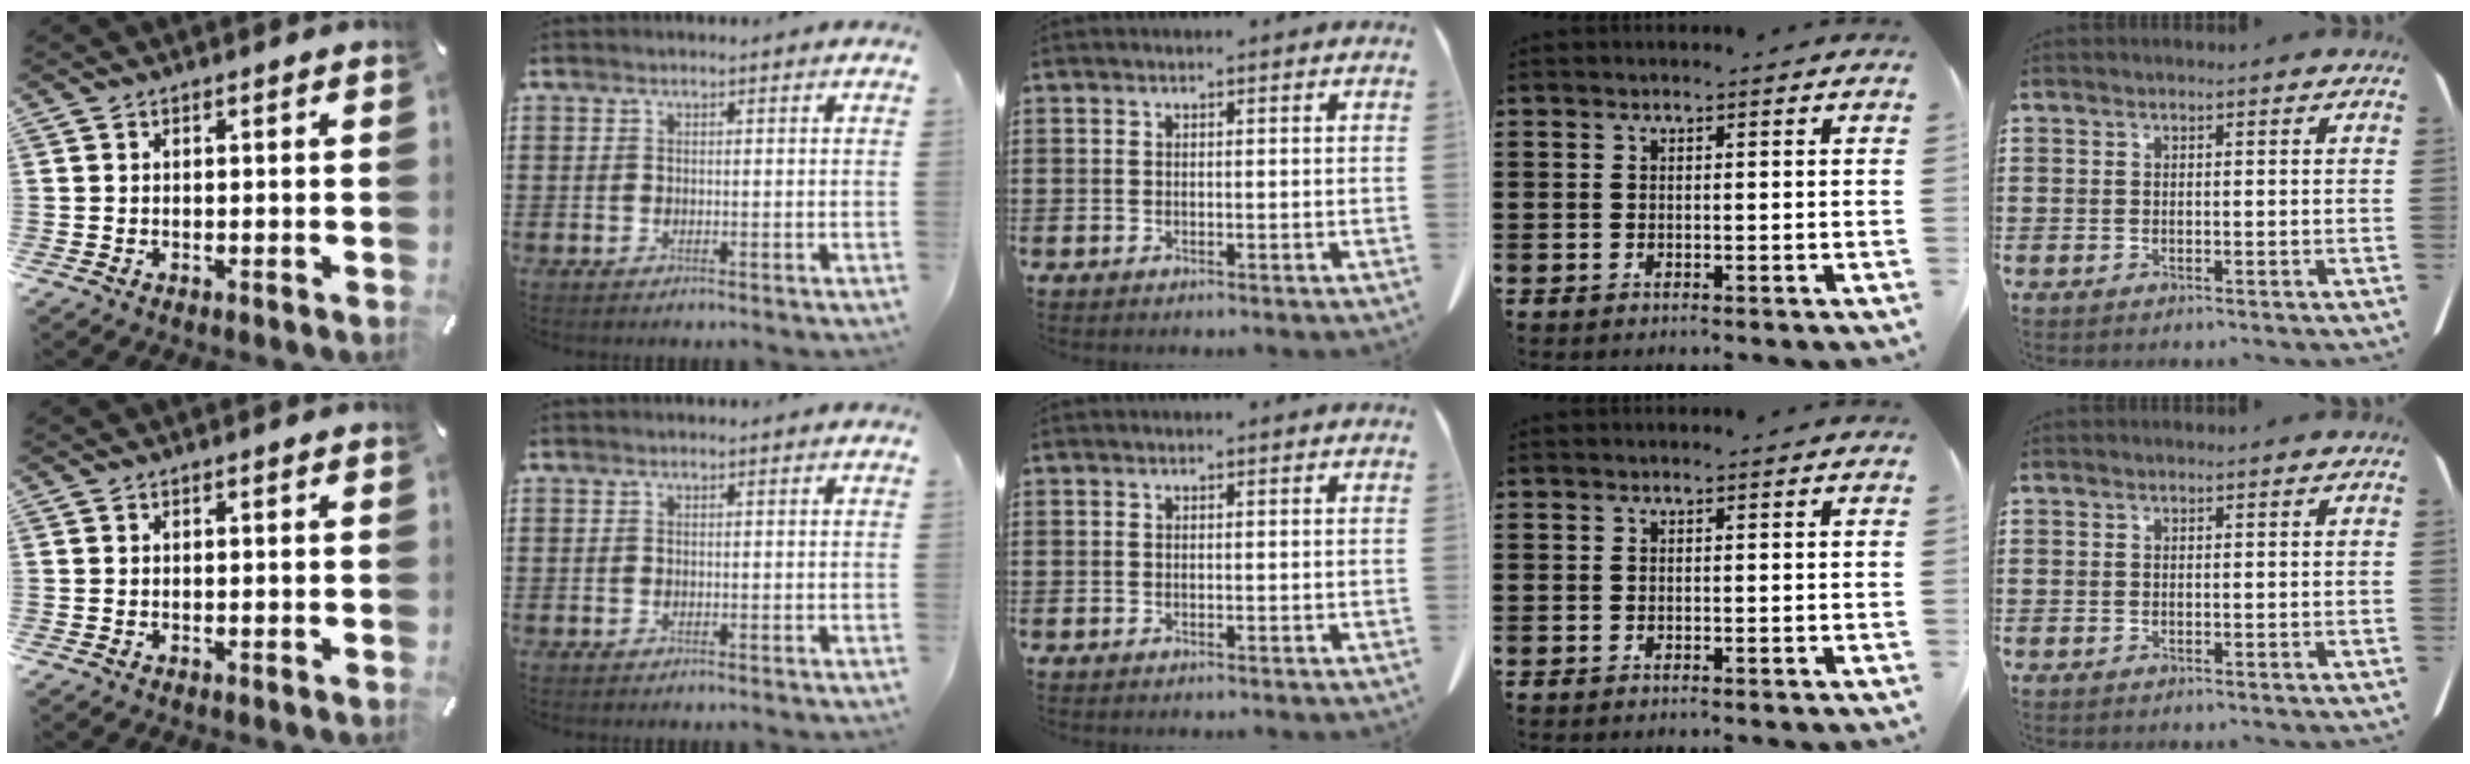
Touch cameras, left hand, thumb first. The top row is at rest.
{}